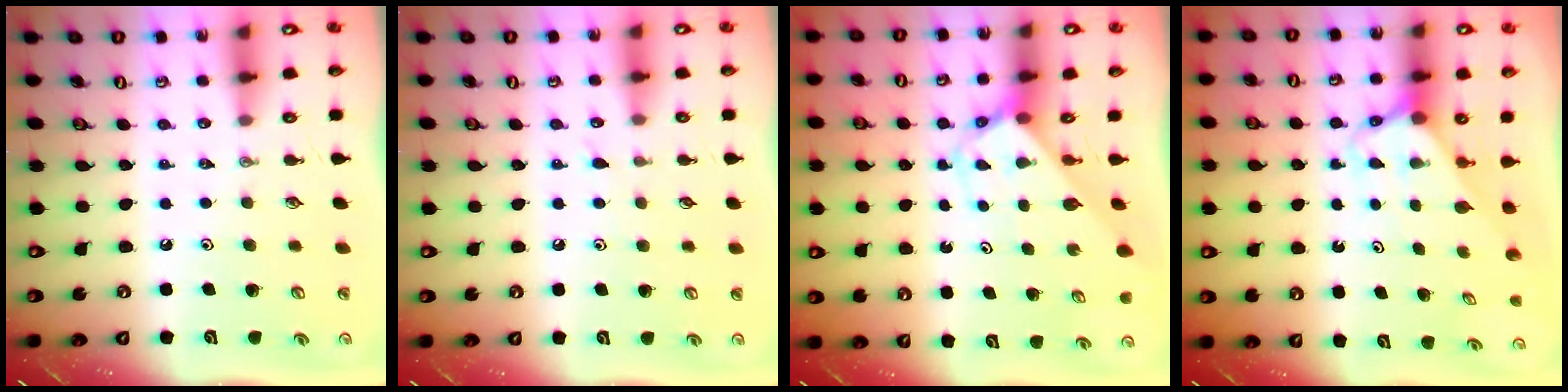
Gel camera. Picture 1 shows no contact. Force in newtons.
{"total": 4.9, "press": 4.9, "slide": 0.6}
{"total": 2.8, "press": 2.8, "slide": 0.1}
{"total": 2.5, "press": 2.5, "slide": 0.2}